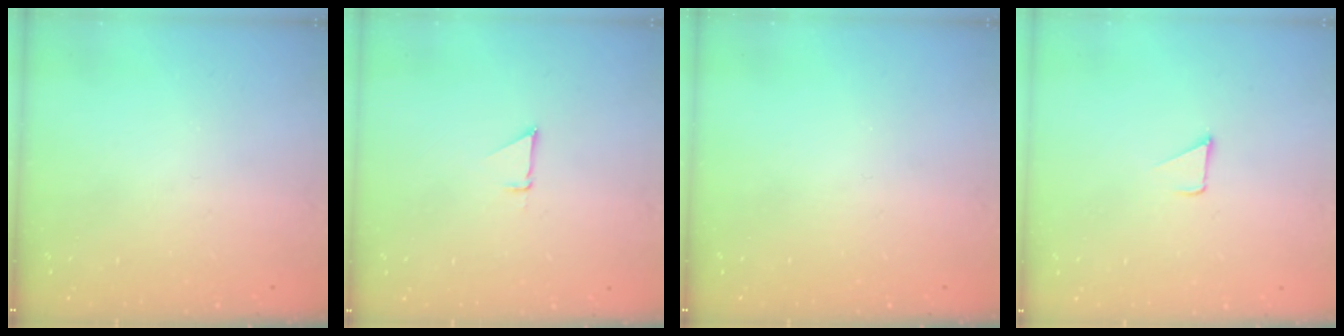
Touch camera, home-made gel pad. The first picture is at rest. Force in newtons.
{"total": 1.9, "press": 1.9, "slide": 0.0}
{"total": 0.0}
{"total": 1.8, "press": 1.7, "slide": 0.1}